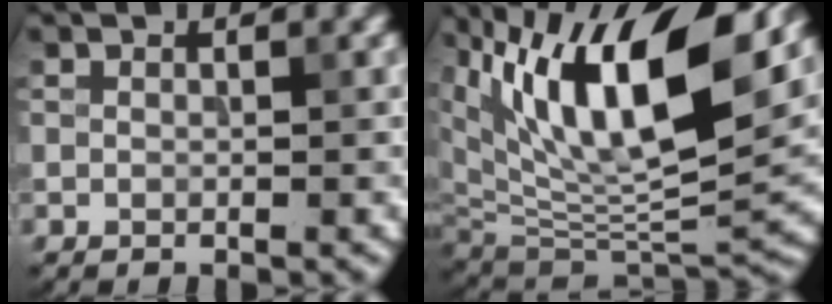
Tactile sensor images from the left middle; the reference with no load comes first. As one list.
[{"total": 14.9, "force": [7.2, 6.4, 11.4], "torque": [-0.191, 0.013, 0.127]}]